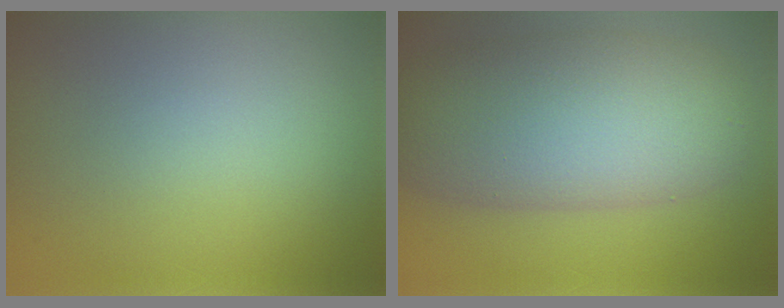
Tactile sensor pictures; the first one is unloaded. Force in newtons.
{"total": 9.6, "press": 9.6, "slide": 0.5}